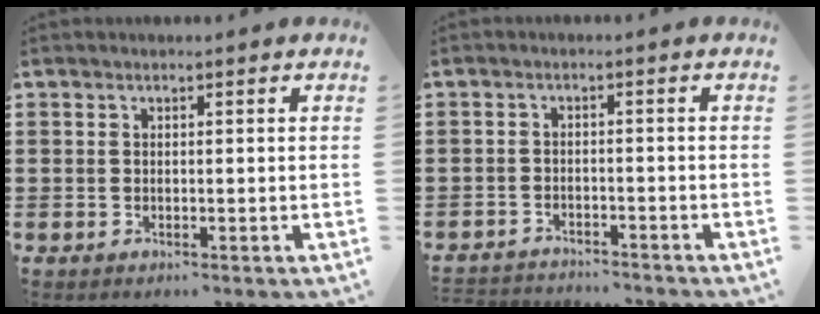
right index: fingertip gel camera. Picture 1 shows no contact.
{"total": 2.4, "force": [-2.4, 0.0, -0.2], "torque": [-0.006, -0.003, -0.053]}